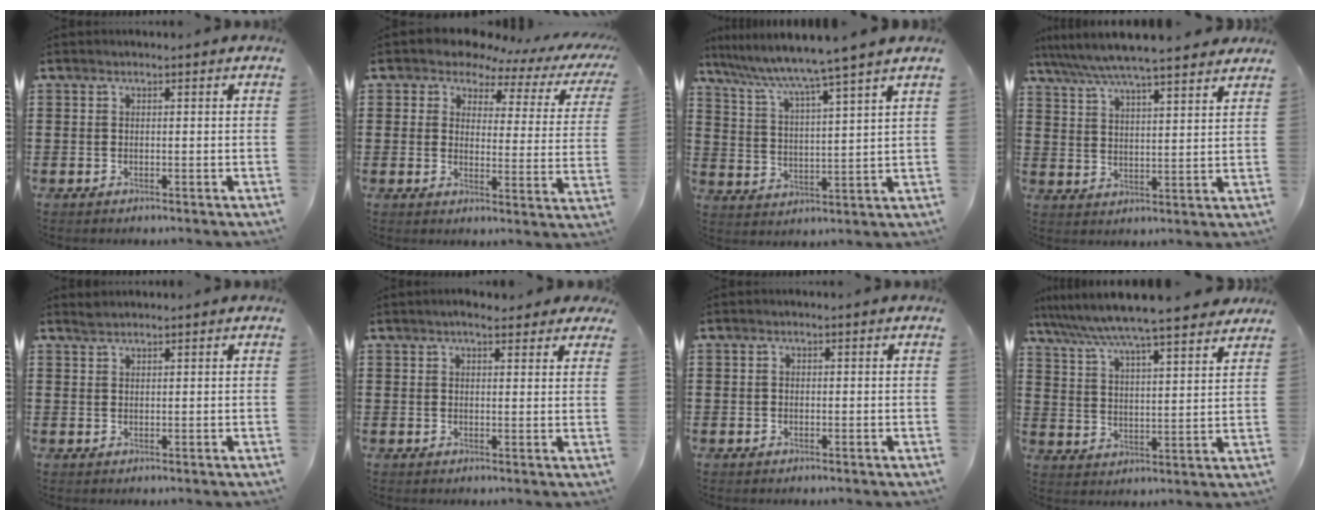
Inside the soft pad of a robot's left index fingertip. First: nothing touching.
{"total": 4.3, "force": [3.5, 2.0, 1.6], "torque": [-0.049, -0.018, 0.053]}
{"total": 5.8, "force": [5.0, -1.6, 2.6], "torque": [-0.073, -0.044, 0.075]}
{"total": 6.4, "force": [5.8, 0.1, 2.7], "torque": [-0.074, -0.027, 0.101]}
{"total": 1.2, "force": [1.2, 0.1, 0.3], "torque": [-0.008, 0.000, 0.022]}
{"total": 3.4, "force": [2.8, 0.8, 1.8], "torque": [-0.041, 0.005, 0.051]}
{"total": 0.7, "force": [0.0, 0.5, 0.4], "torque": [-0.011, 0.003, 0.000]}
{"total": 6.9, "force": [6.3, -0.5, 2.8], "torque": [-0.080, -0.039, 0.104]}